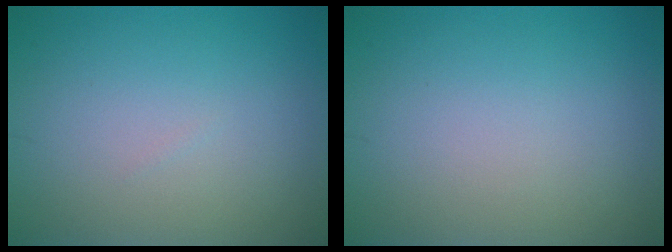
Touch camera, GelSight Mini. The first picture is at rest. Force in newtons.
{"total": 0.0}